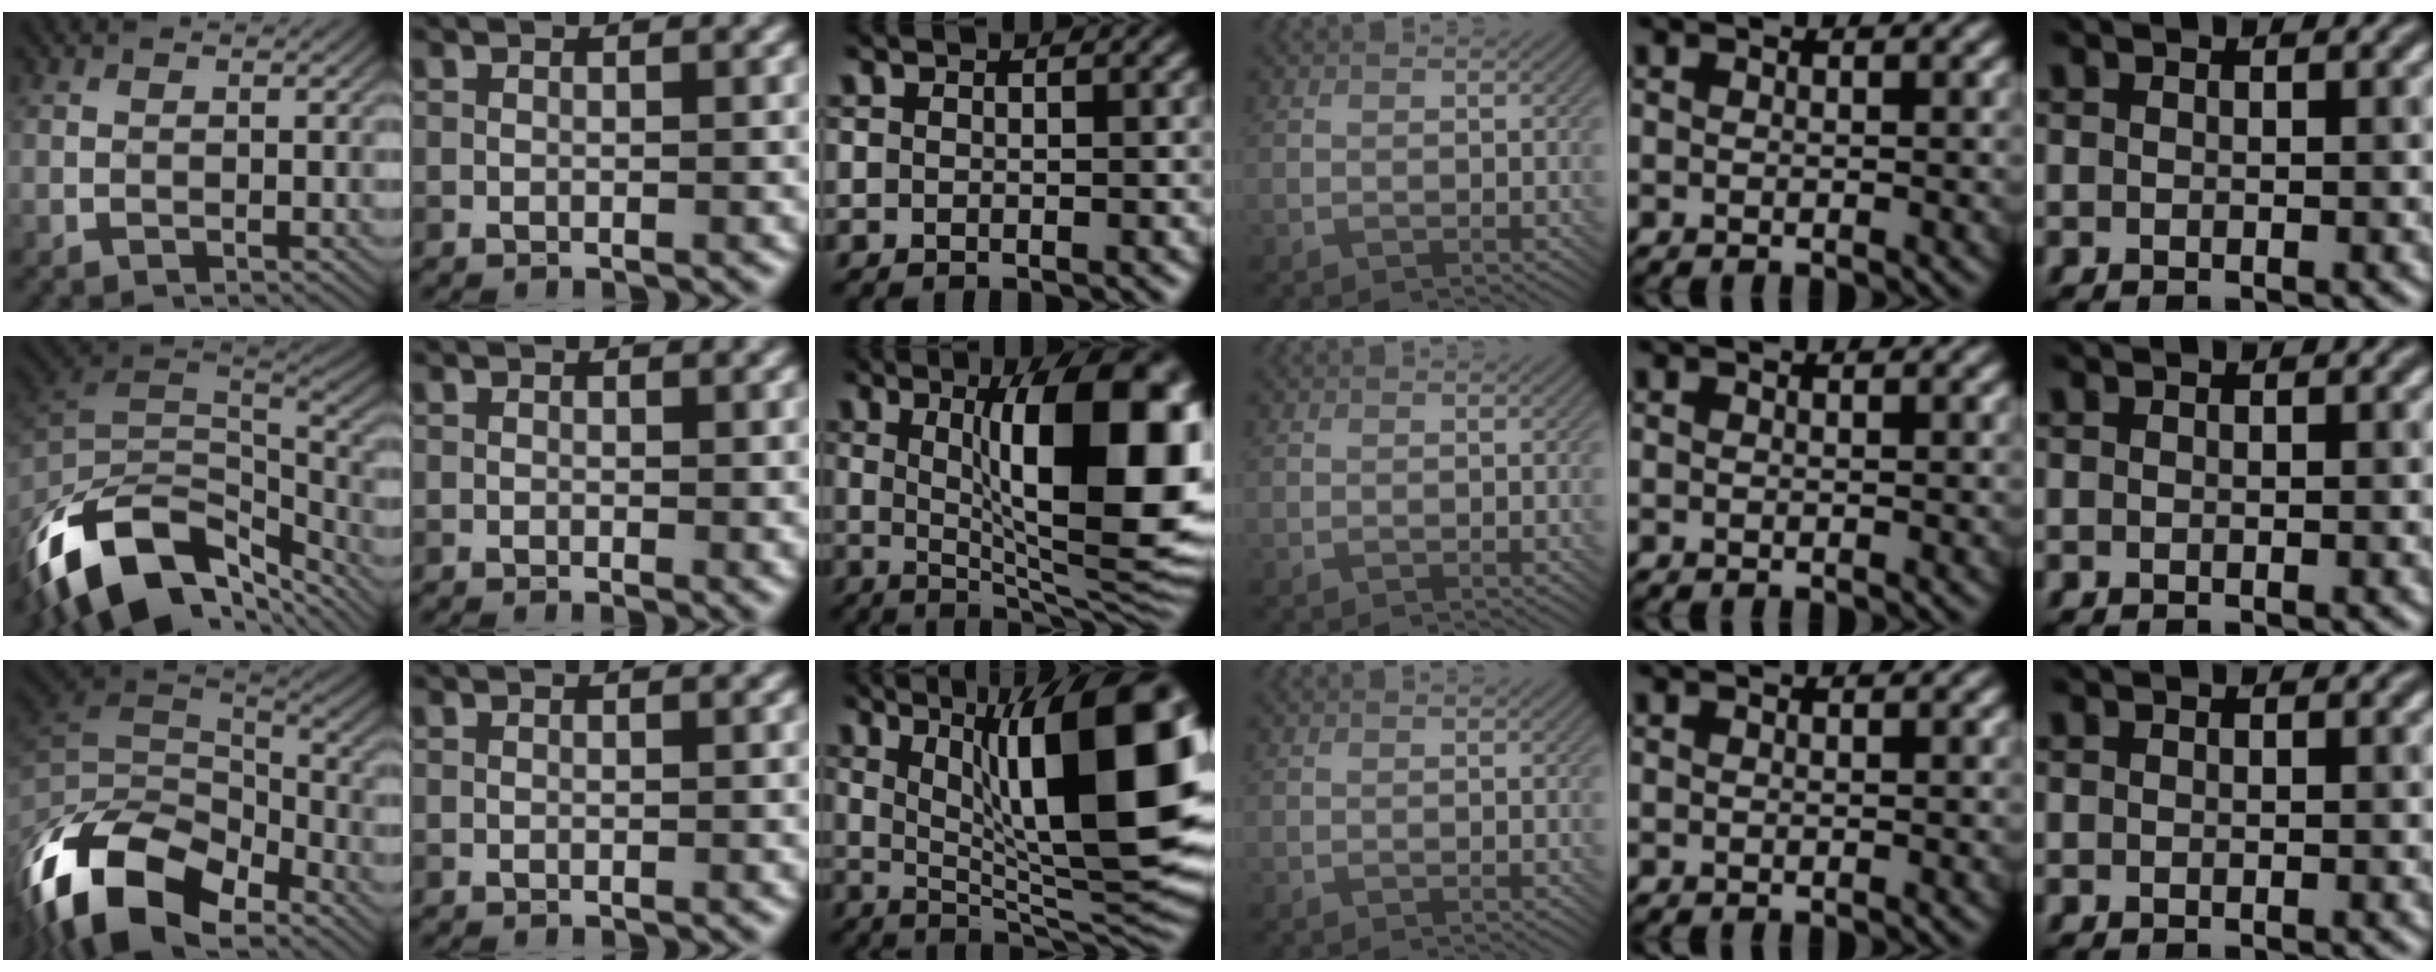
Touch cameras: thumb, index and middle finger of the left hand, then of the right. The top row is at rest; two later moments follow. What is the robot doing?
{"motion": "insert", "object": "bottle cap"}